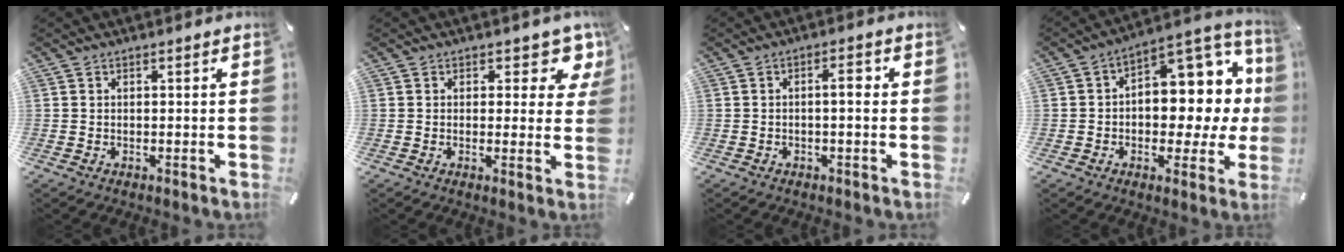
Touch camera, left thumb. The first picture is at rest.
{"total": 6.3, "force": [3.4, 3.7, 3.8], "torque": [-0.019, -0.023, 0.049]}
{"total": 4.0, "force": [0.1, 1.2, 3.8], "torque": [-0.066, 0.009, -0.005]}
{"total": 11.6, "force": [2.0, 8.0, 8.2], "torque": [-0.084, -0.040, 0.036]}